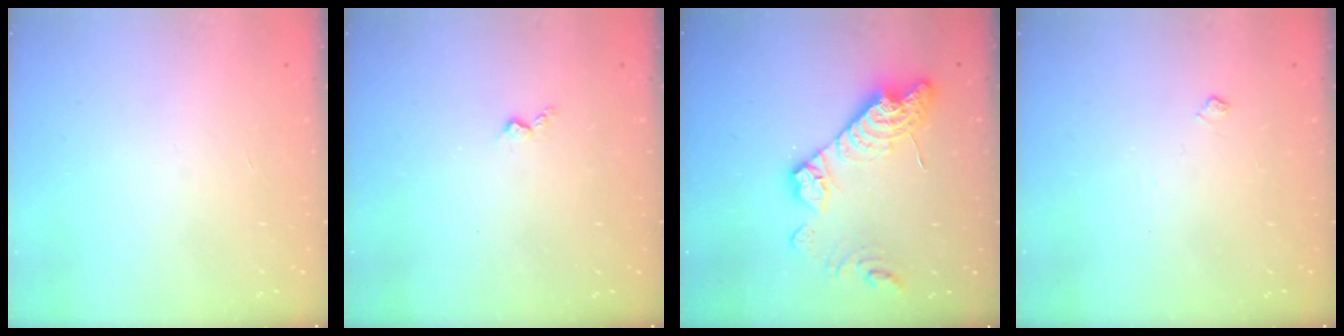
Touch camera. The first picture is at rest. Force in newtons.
{"total": 2.9, "press": 2.9, "slide": 0.5}
{"total": 15.7, "press": 15.7, "slide": 1.0}
{"total": 3.9, "press": 3.8, "slide": 0.6}